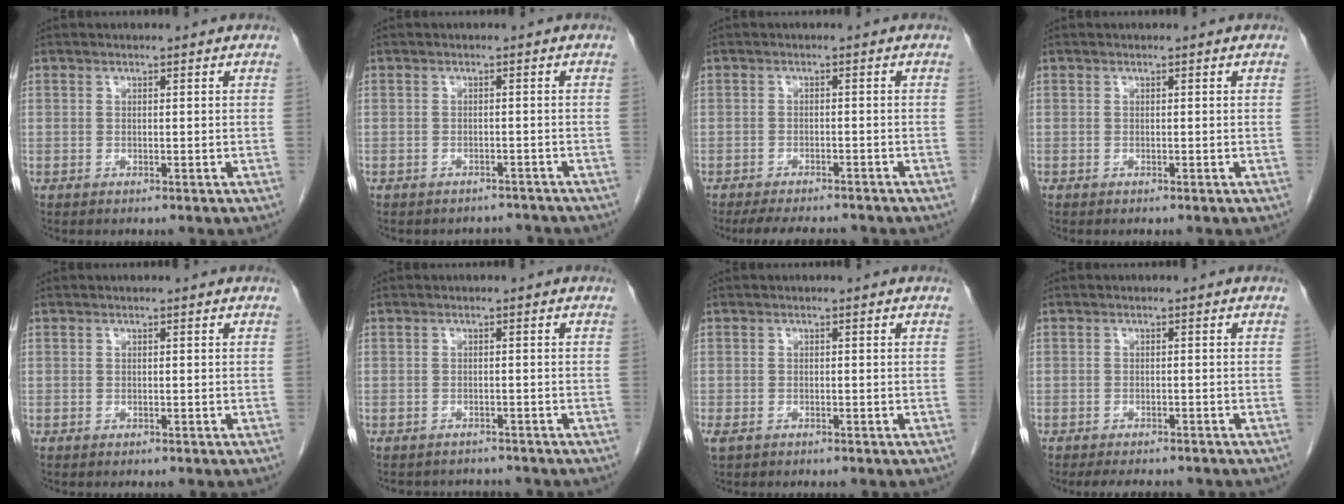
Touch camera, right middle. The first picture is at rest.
{"total": 3.3, "force": [-3.0, 1.3, -0.4], "torque": [0.006, 0.006, -0.038]}
{"total": 7.9, "force": [-7.0, 2.1, 3.0], "torque": [-0.044, -0.008, -0.097]}
{"total": 0.0}
{"total": 0.0}
{"total": 4.0, "force": [-3.8, 1.3, 0.2], "torque": [-0.003, 0.000, -0.049]}
{"total": 1.6, "force": [-0.8, 1.0, 0.9], "torque": [-0.021, -0.002, -0.008]}
{"total": 5.0, "force": [-4.3, 1.5, 1.9], "torque": [-0.025, -0.006, -0.058]}